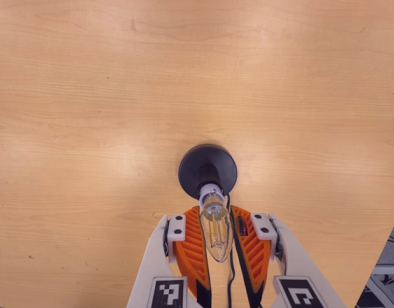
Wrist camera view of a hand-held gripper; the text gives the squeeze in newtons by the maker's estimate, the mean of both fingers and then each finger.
{"total": 12.7, "left": 14.0, "right": 11.5}